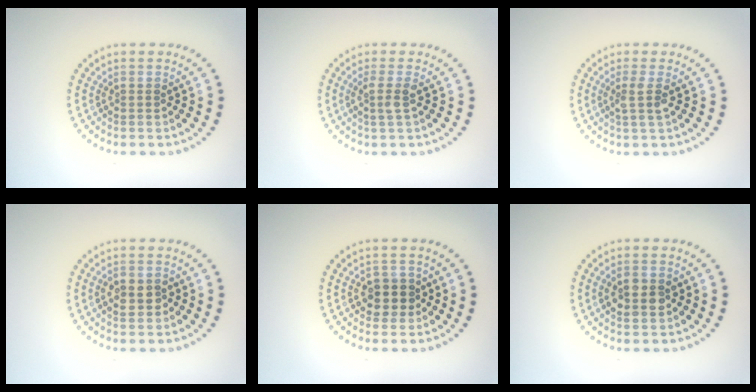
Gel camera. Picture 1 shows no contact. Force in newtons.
{"total": 1.6, "press": 1.2, "slide": 1.0}
{"total": 1.7, "press": 1.3, "slide": 1.1}
{"total": 2.1, "press": 2.1, "slide": 0.2}
{"total": 2.5, "press": 2.4, "slide": 0.8}
{"total": 2.9, "press": 2.9, "slide": 0.0}